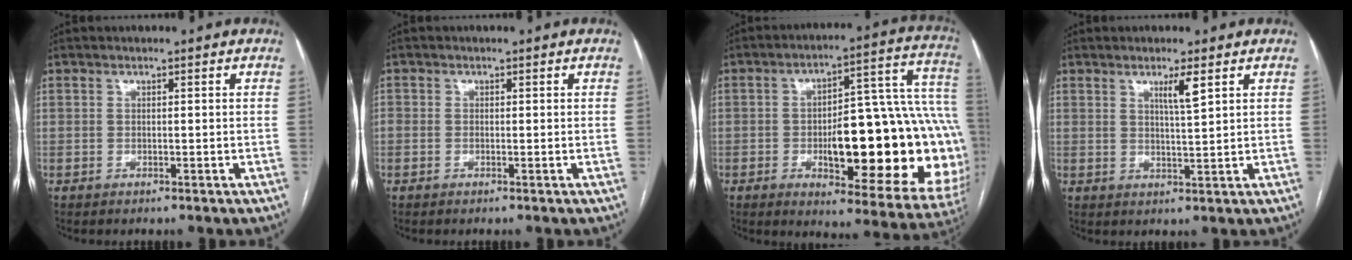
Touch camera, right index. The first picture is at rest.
{"total": 0.6, "force": [-0.1, 0.4, 0.4], "torque": [-0.008, 0.001, -0.001]}
{"total": 28.1, "force": [-4.3, 8.1, 26.6], "torque": [-0.260, 0.036, -0.040]}
{"total": 3.4, "force": [1.8, -0.2, 2.9], "torque": [-0.055, -0.005, 0.034]}